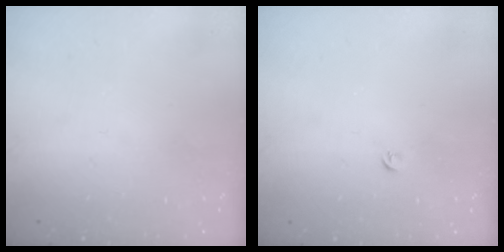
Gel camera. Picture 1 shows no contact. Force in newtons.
{"total": 3.4, "press": 3.3, "slide": 0.6}